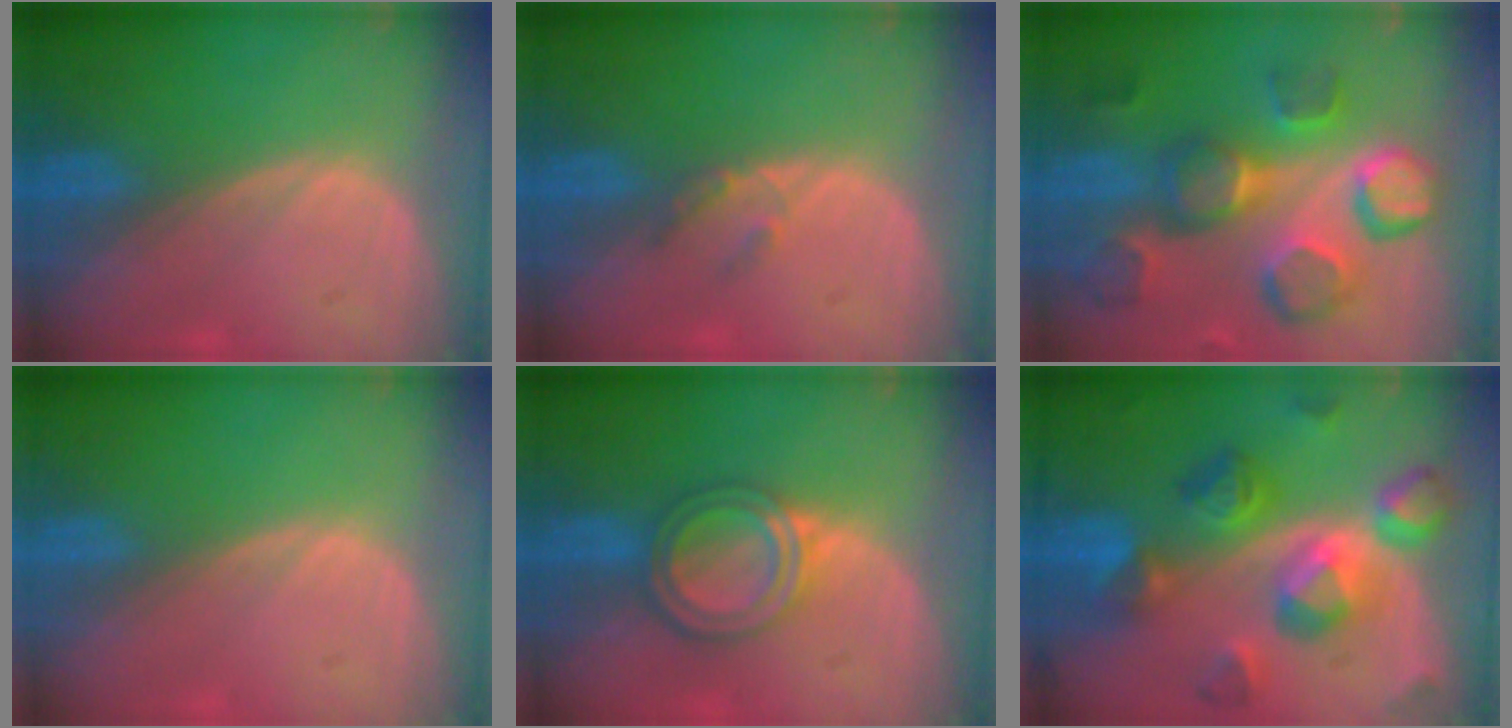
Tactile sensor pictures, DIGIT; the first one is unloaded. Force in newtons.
{"total": 2.0, "press": 1.8, "slide": 0.9}
{"total": 12.2, "press": 11.0, "slide": 5.4}
{"total": 0.0}
{"total": 6.1, "press": 5.3, "slide": 3.0}
{"total": 11.4, "press": 11.3, "slide": 0.9}